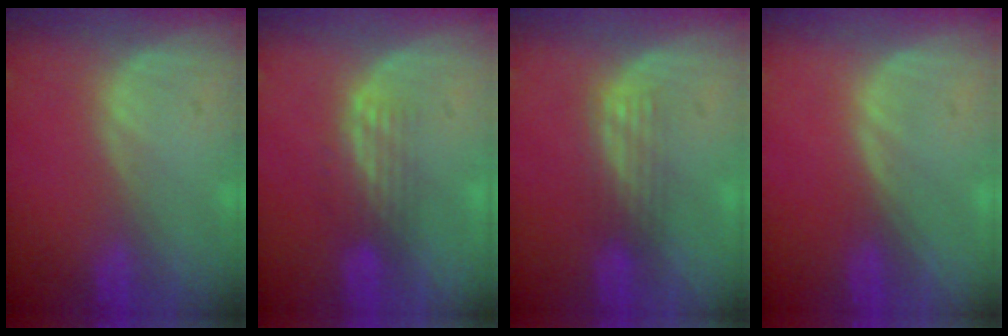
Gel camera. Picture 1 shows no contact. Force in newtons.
{"total": 3.4, "press": 2.9, "slide": 1.8}
{"total": 2.9, "press": 2.5, "slide": 1.5}
{"total": 0.0}